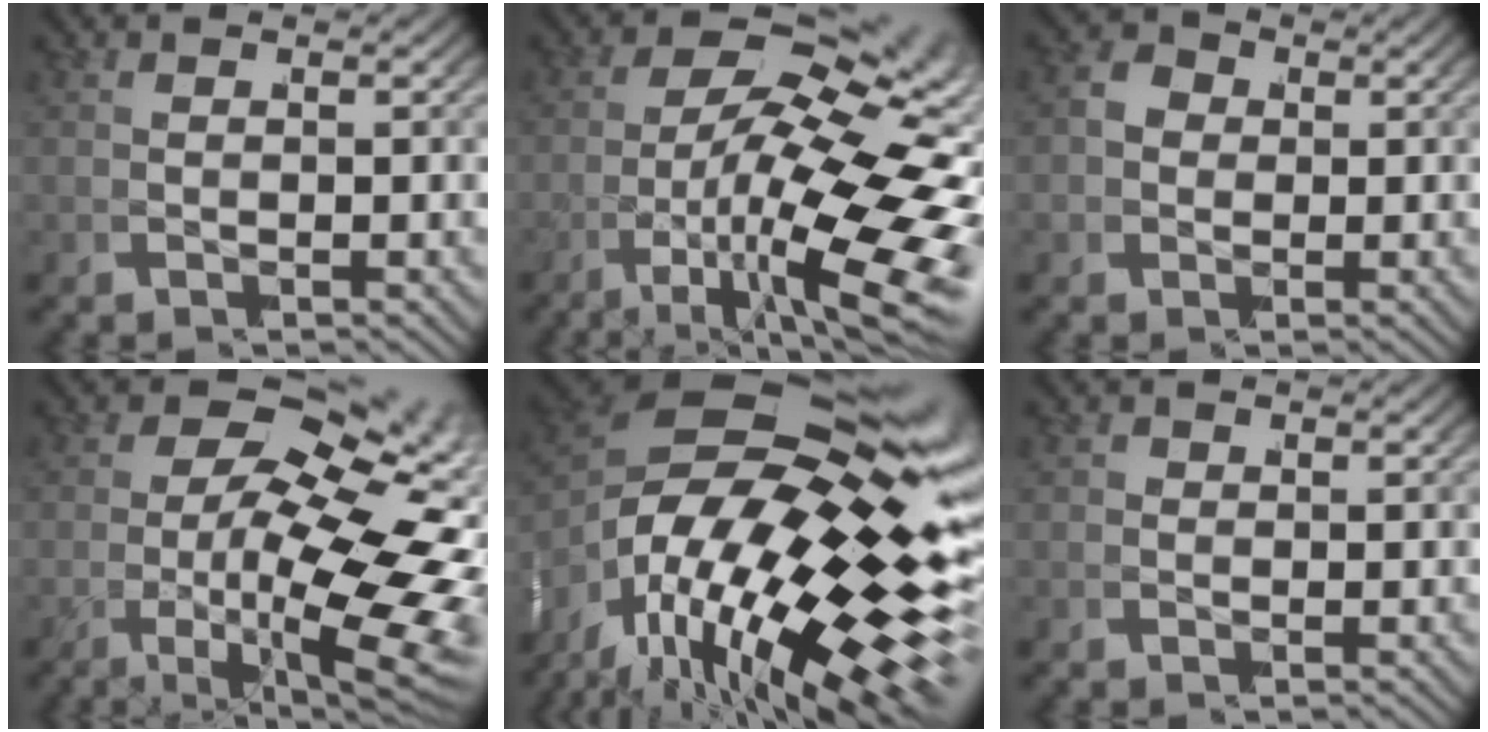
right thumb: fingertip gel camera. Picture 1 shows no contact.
{"total": 14.4, "force": [-3.0, 7.9, 11.7], "torque": [-0.188, -0.044, -0.029]}
{"total": 2.0, "force": [-0.4, 1.9, -0.2], "torque": [-0.009, -0.009, -0.009]}
{"total": 15.1, "force": [-1.6, 8.8, 12.1], "torque": [-0.192, -0.037, -0.016]}
{"total": 23.8, "force": [-2.6, 14.6, 18.6], "torque": [-0.339, -0.059, -0.017]}
{"total": 0.9, "force": [-0.3, 0.7, -0.5], "torque": [-0.001, -0.006, -0.005]}